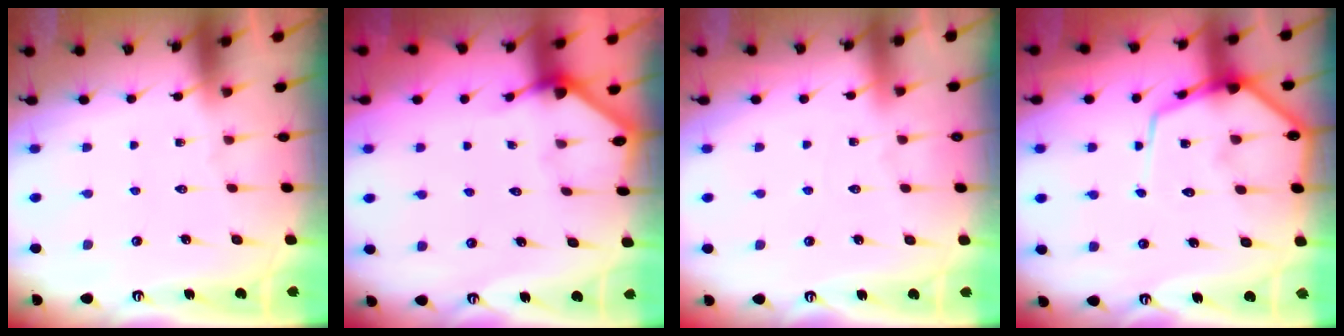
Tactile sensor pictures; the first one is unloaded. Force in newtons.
{"total": 2.2, "press": 2.2, "slide": 0.1}
{"total": 2.6, "press": 2.6, "slide": 0.3}
{"total": 12.3, "press": 12.2, "slide": 1.1}